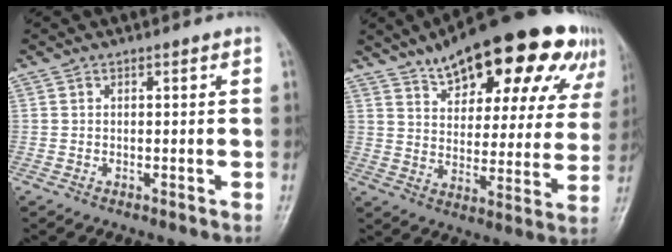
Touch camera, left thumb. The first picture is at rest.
{"total": 25.6, "force": [16.0, 10.7, 16.9], "torque": [-0.203, -0.033, 0.222]}